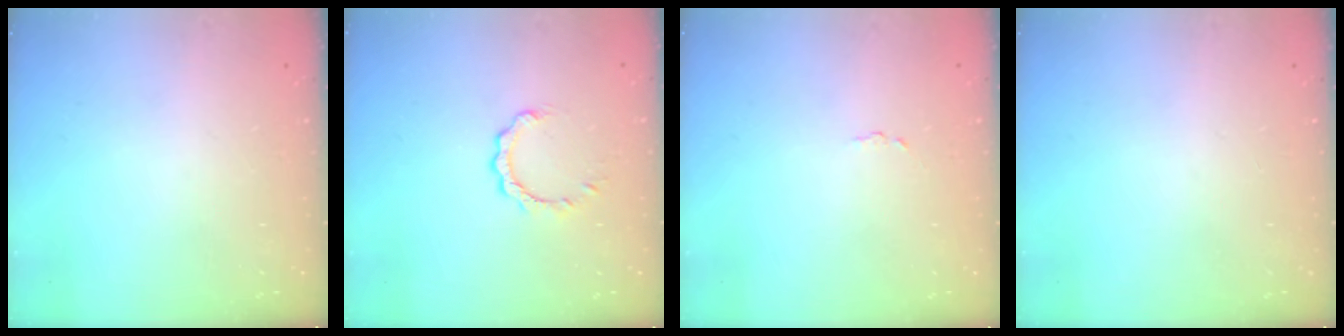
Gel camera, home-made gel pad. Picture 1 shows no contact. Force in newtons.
{"total": 4.0, "press": 4.0, "slide": 0.4}
{"total": 1.7, "press": 1.7, "slide": 0.1}
{"total": 0.0}